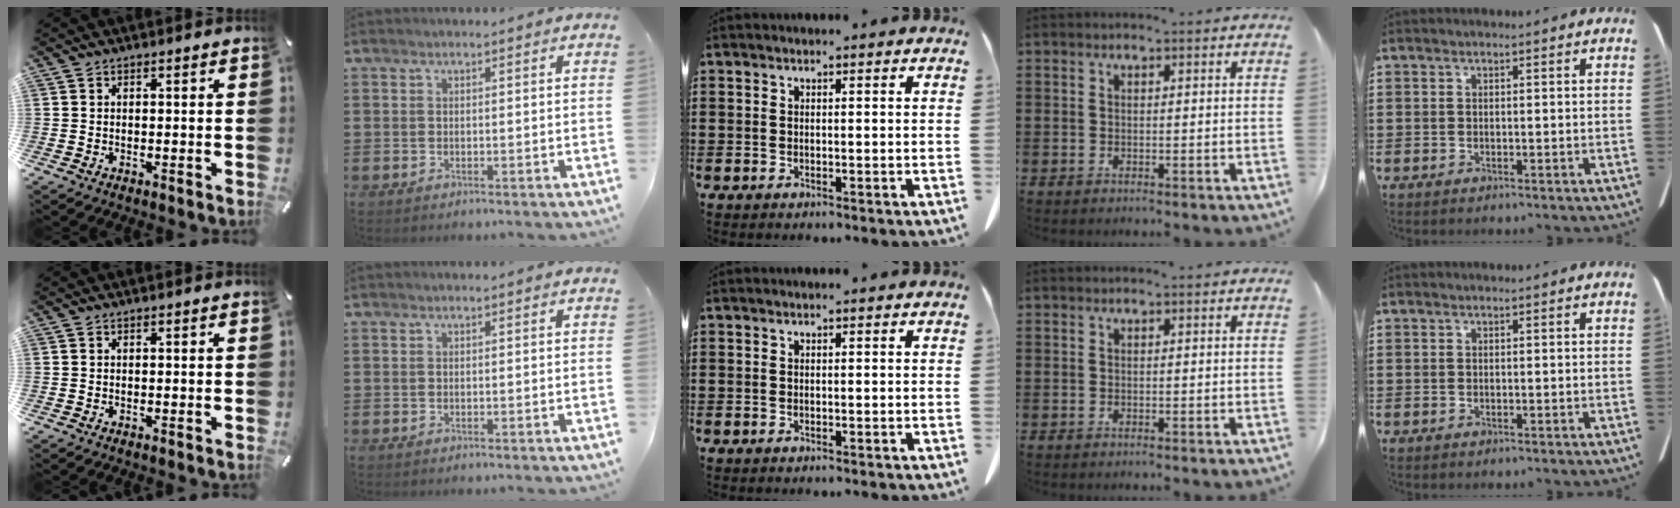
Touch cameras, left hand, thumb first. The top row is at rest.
{}